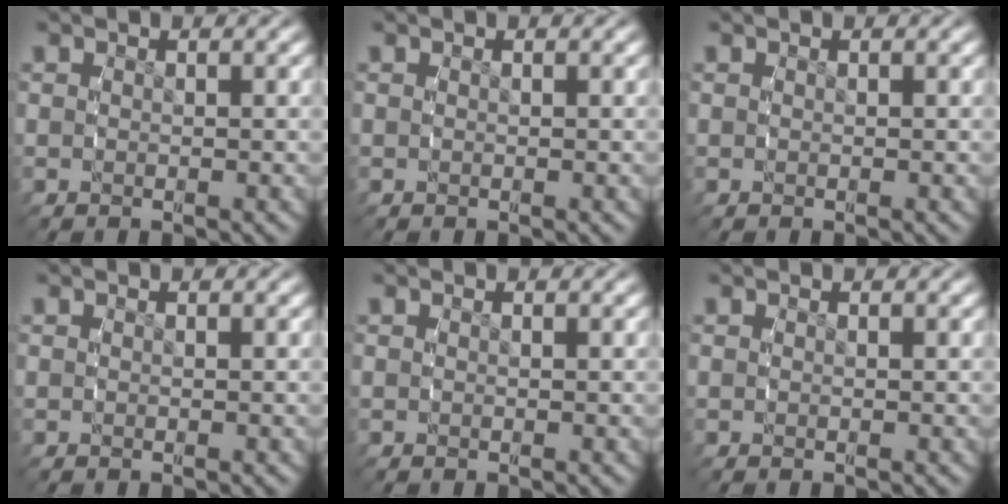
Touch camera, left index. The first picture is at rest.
{"total": 0.0}
{"total": 0.0}
{"total": 0.0}
{"total": 0.0}
{"total": 0.0}